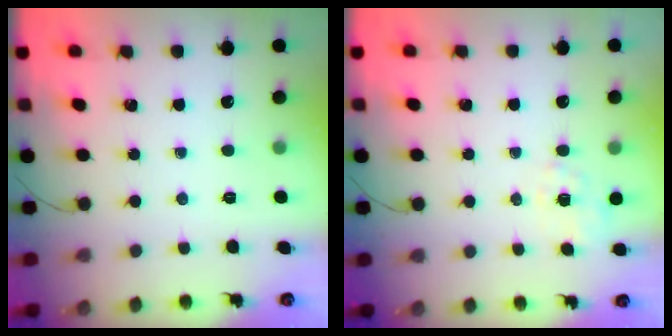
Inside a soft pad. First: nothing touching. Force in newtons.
{"total": 2.5, "press": 1.9, "slide": 1.6}